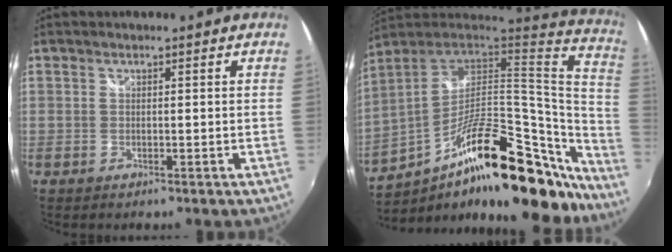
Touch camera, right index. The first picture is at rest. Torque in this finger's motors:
{"motor_torque": [1.13, -1.01, 0.46, 0.10]}